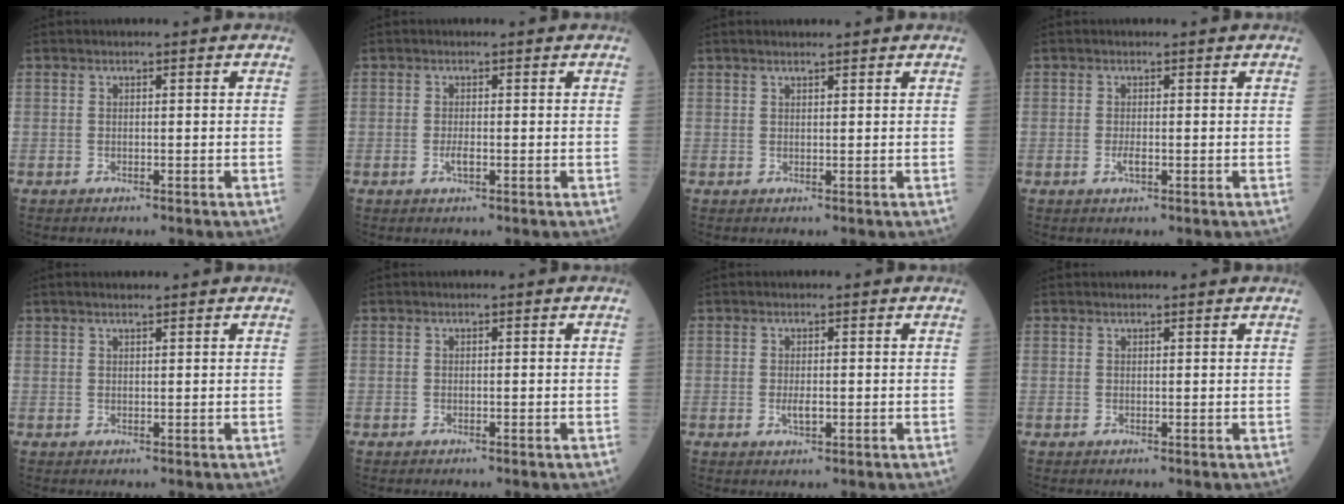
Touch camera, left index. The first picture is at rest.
{"total": 1.1, "force": [-0.3, 0.2, 1.0], "torque": [-0.022, -0.002, -0.004]}
{"total": 1.7, "force": [1.6, 0.0, 0.7], "torque": [-0.011, 0.014, 0.027]}
{"total": 1.0, "force": [-0.3, 0.2, 0.9], "torque": [-0.021, -0.003, -0.002]}
{"total": 2.3, "force": [2.0, 0.1, 1.1], "torque": [-0.017, 0.016, 0.033]}
{"total": 0.0}
{"total": 1.4, "force": [-0.2, 0.5, 1.3], "torque": [-0.027, -0.004, 0.000]}
{"total": 1.2, "force": [1.2, 0.0, 0.0], "torque": [-0.008, 0.006, 0.017]}